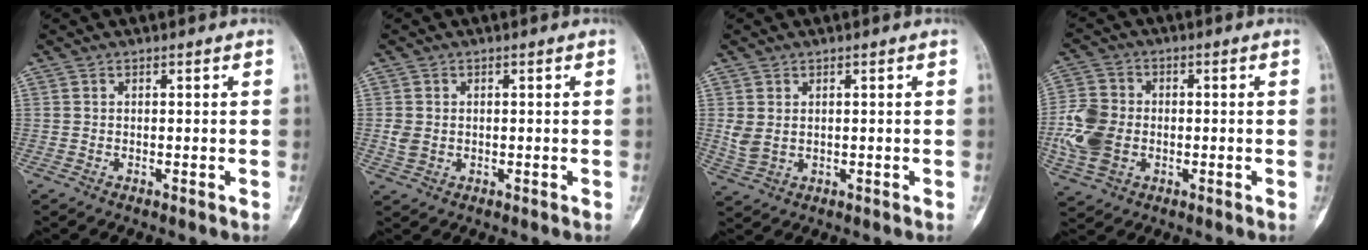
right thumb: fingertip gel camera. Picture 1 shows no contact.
{"total": 2.9, "force": [-0.1, 2.3, 1.7], "torque": [-0.033, 0.003, 0.003]}
{"total": 3.8, "force": [0.7, 2.7, 2.5], "torque": [-0.055, -0.002, 0.024]}
{"total": 10.4, "force": [-1.6, 7.8, 6.6], "torque": [-0.139, 0.006, -0.032]}